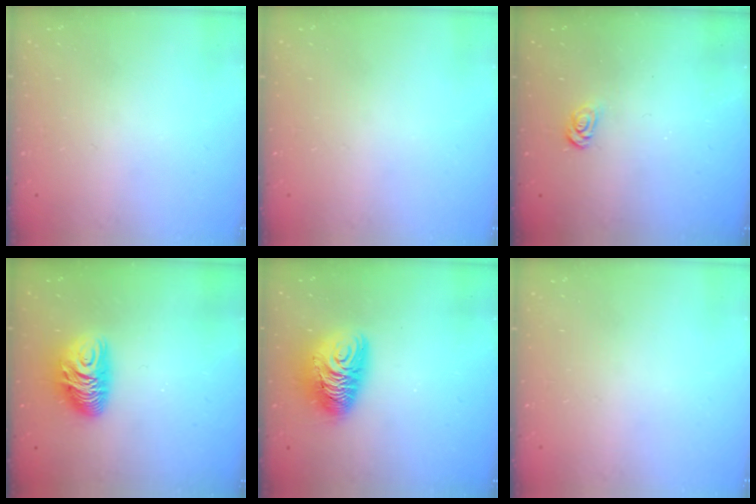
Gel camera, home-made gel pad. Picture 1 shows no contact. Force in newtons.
{"total": 0.0}
{"total": 3.4, "press": 3.4, "slide": 0.3}
{"total": 10.4, "press": 10.4, "slide": 0.8}
{"total": 12.7, "press": 12.6, "slide": 1.2}
{"total": 0.0}